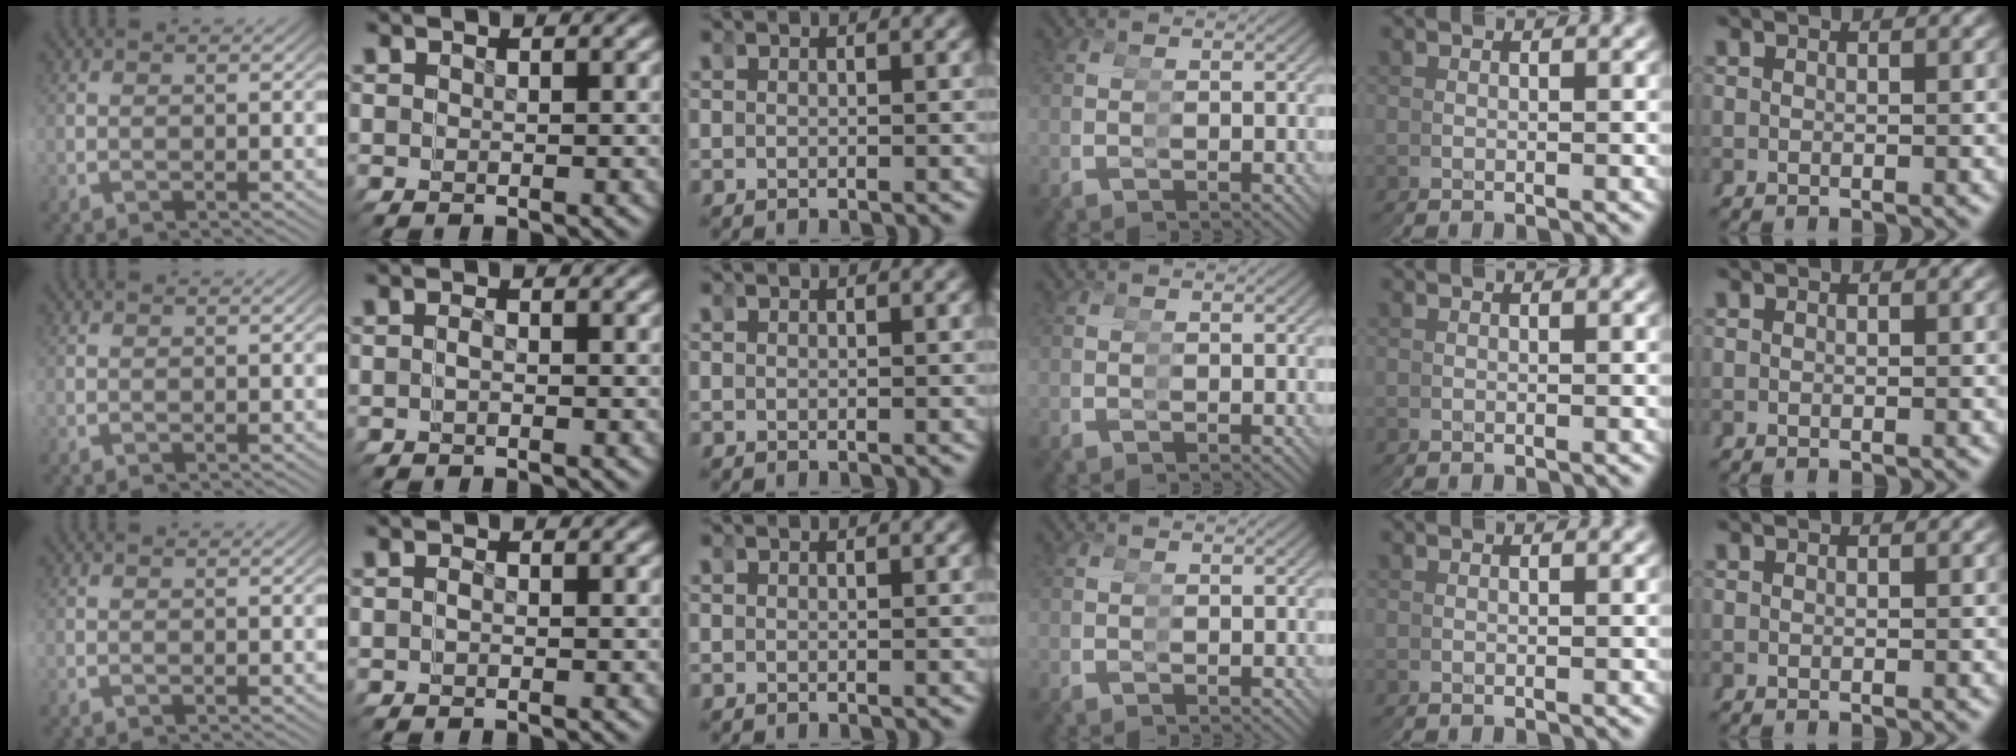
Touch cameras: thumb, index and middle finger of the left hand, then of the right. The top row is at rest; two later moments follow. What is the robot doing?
{"motion": "reach", "object": "condiment"}